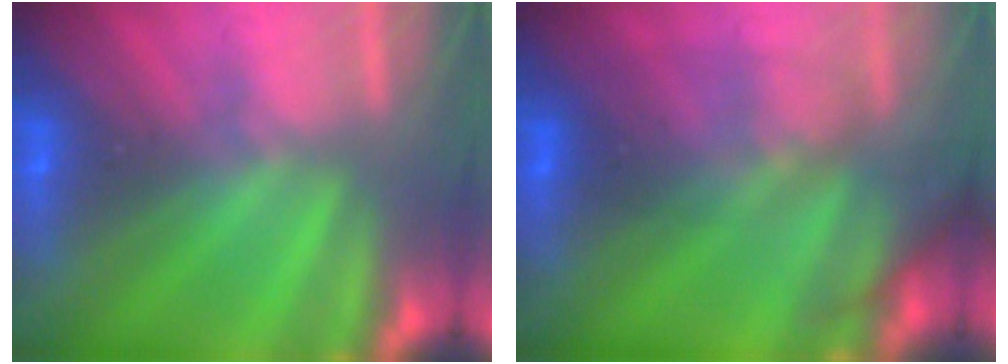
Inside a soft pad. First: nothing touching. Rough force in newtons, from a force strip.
{"total": 2.9}